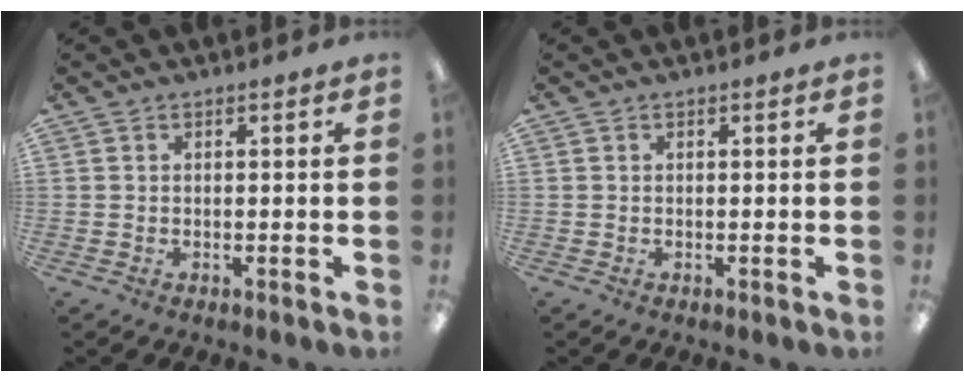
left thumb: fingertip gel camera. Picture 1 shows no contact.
{"total": 0.0}